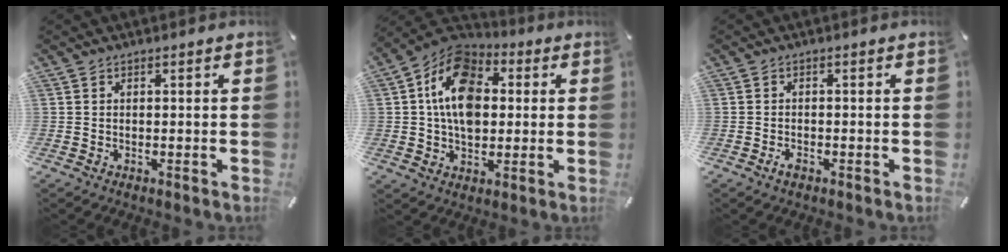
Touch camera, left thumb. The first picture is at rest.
{"total": 14.7, "force": [1.5, 10.9, 9.7], "torque": [-0.176, 0.009, 0.025]}
{"total": 1.6, "force": [-1.0, 0.7, 1.0], "torque": [-0.028, 0.002, -0.022]}